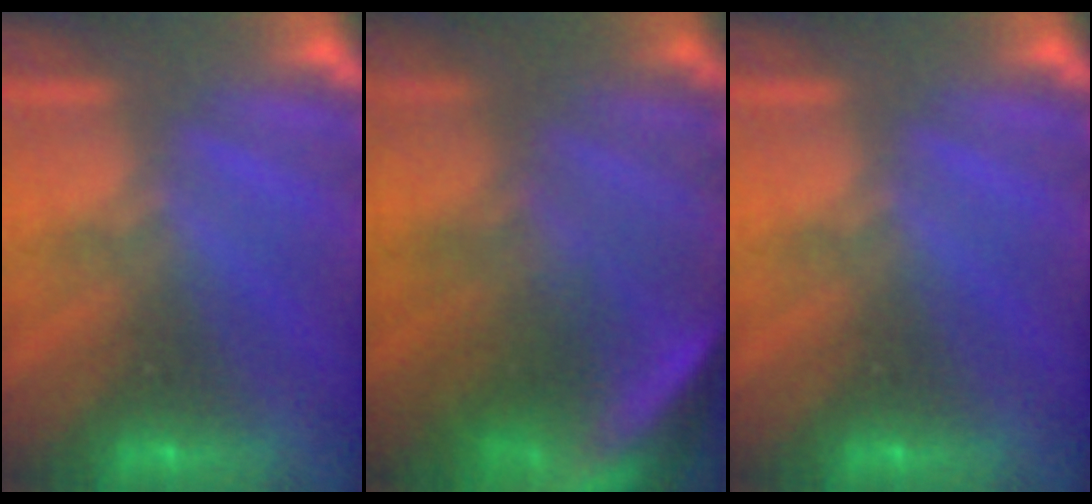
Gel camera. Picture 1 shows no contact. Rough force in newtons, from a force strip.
{"total": 4.7}
{"total": 0.0}